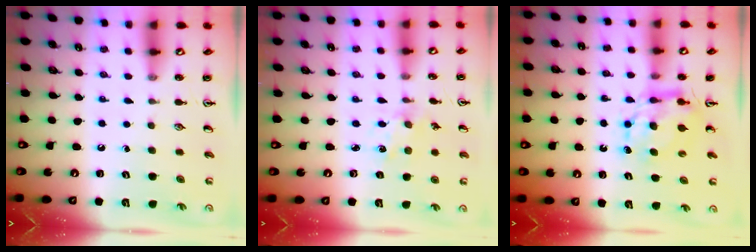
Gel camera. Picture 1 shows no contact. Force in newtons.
{"total": 1.1, "press": 1.1, "slide": 0.2}
{"total": 7.7, "press": 7.6, "slide": 0.6}